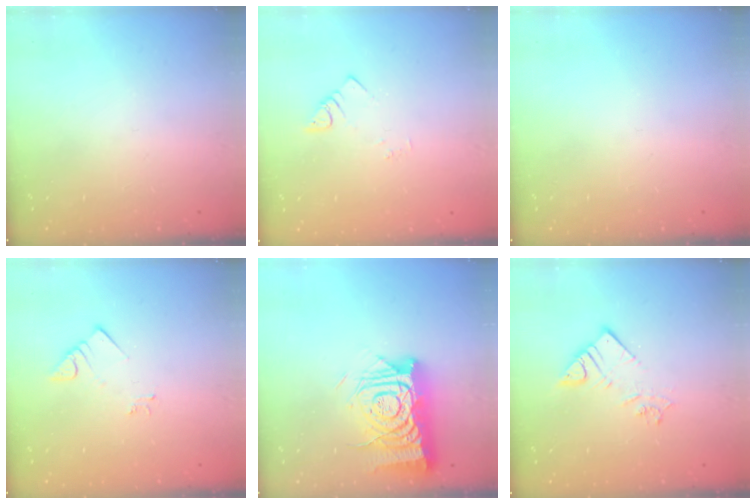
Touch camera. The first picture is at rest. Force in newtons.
{"total": 2.1, "press": 2.0, "slide": 0.4}
{"total": 0.0}
{"total": 2.5, "press": 2.5, "slide": 0.3}
{"total": 14.1, "press": 14.0, "slide": 2.0}
{"total": 7.4, "press": 7.4, "slide": 0.4}